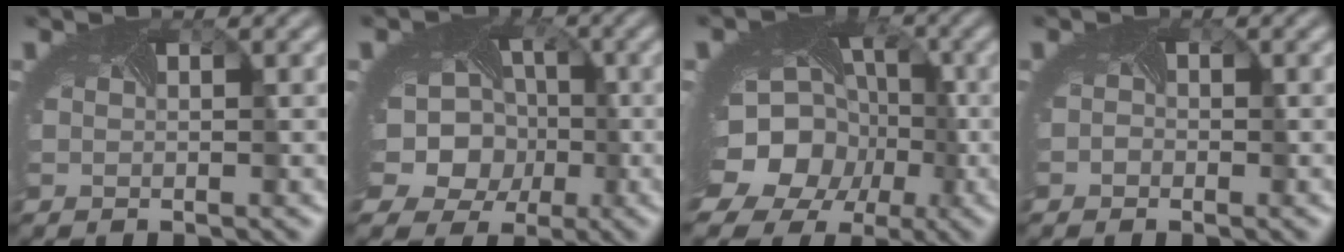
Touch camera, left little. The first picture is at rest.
{"total": 13.6, "force": [-1.7, 11.8, 6.6], "torque": [-0.148, -0.006, -0.050]}
{"total": 17.0, "force": [-5.0, 13.8, 8.6], "torque": [-0.165, -0.036, -0.084]}
{"total": 1.1, "force": [-0.3, 1.0, 0.4], "torque": [0.003, 0.000, -0.007]}